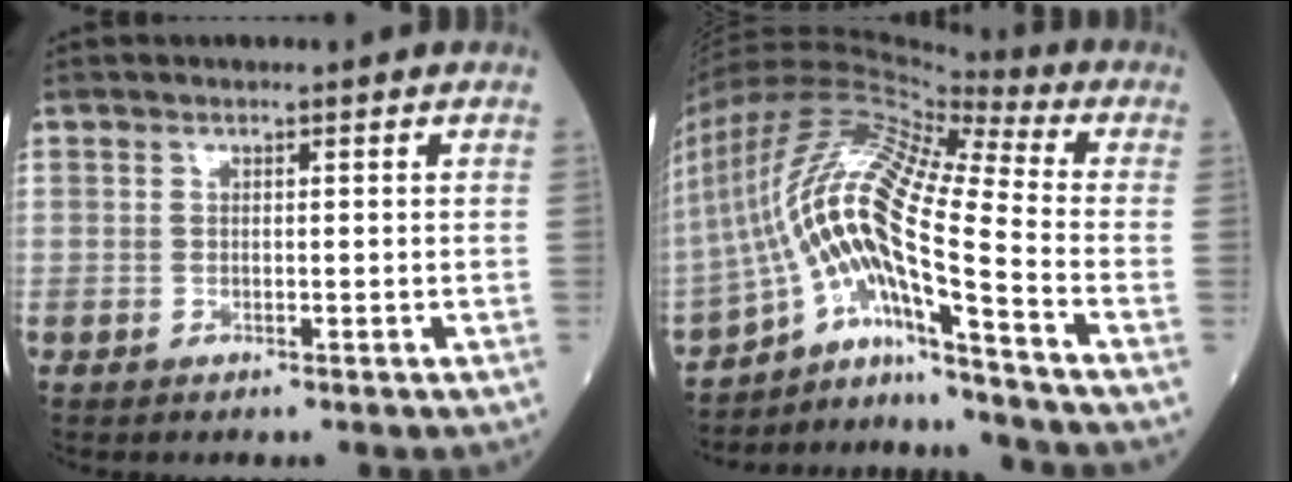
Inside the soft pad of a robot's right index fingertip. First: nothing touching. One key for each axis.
{"total": 18.0, "fx": -9.7, "fy": 0.5, "fz": 15.2, "tx": -0.326, "ty": 0.023, "tz": -0.178}